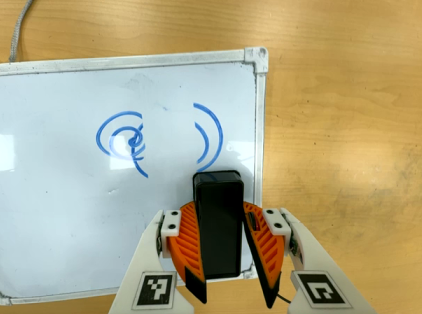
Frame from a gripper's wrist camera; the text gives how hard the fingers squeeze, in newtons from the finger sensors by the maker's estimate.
{"total": 7.6, "left": 7.9, "right": 7.3}